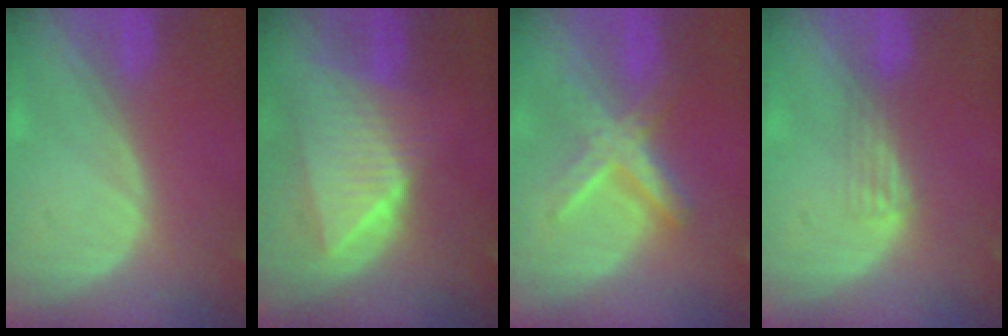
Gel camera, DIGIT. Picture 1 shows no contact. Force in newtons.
{"total": 9.0, "press": 8.0, "slide": 4.2}
{"total": 6.3, "press": 6.3, "slide": 0.2}
{"total": 2.5, "press": 2.2, "slide": 1.3}